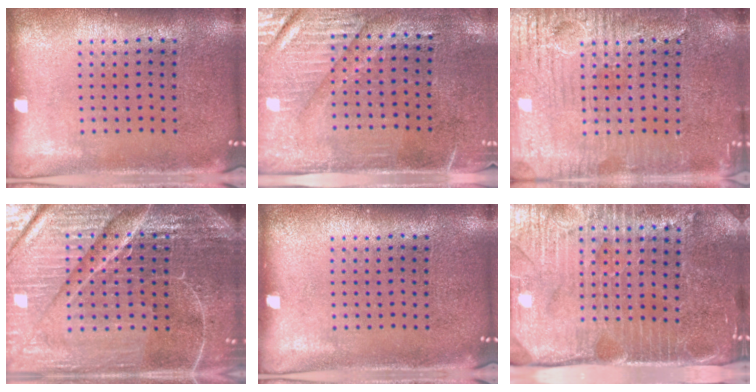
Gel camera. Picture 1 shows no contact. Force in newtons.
{"total": 3.2, "press": 2.9, "slide": 1.5}
{"total": 4.4, "press": 4.4, "slide": 0.4}
{"total": 6.5, "press": 5.8, "slide": 3.0}
{"total": 0.0}
{"total": 4.4, "press": 3.8, "slide": 2.3}